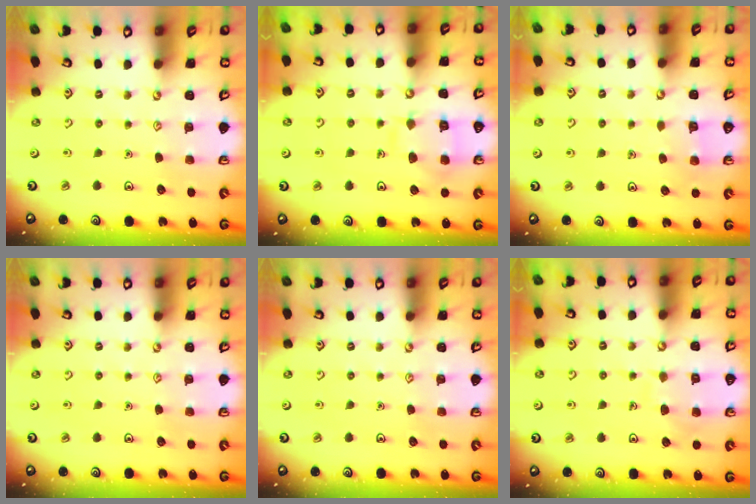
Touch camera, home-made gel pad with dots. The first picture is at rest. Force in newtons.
{"total": 9.5, "press": 9.5, "slide": 0.9}
{"total": 2.6, "press": 2.6, "slide": 0.2}
{"total": 0.0}
{"total": 0.0}
{"total": 6.7, "press": 6.6, "slide": 0.7}